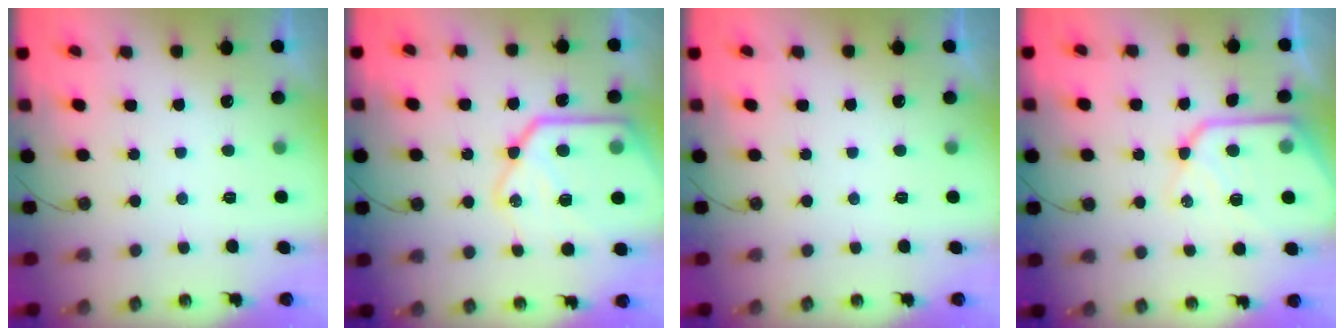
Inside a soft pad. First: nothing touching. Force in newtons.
{"total": 22.9, "press": 22.7, "slide": 2.9}
{"total": 0.0}
{"total": 16.2, "press": 16.1, "slide": 1.5}